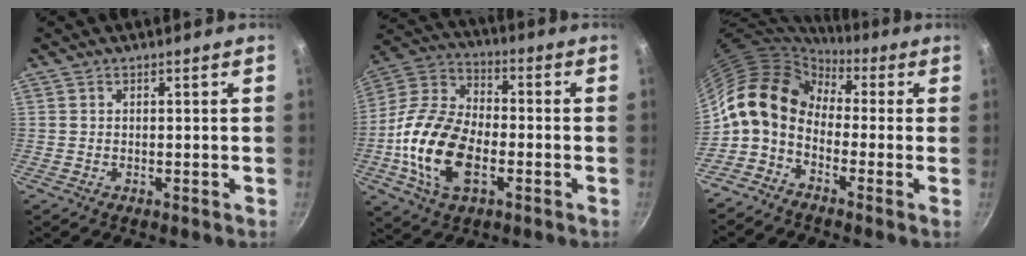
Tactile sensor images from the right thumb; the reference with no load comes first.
{"total": 18.8, "force": [-4.5, 11.0, 14.5], "torque": [-0.271, 0.030, -0.099]}
{"total": 11.8, "force": [0.0, 8.6, 8.1], "torque": [-0.125, 0.032, -0.025]}